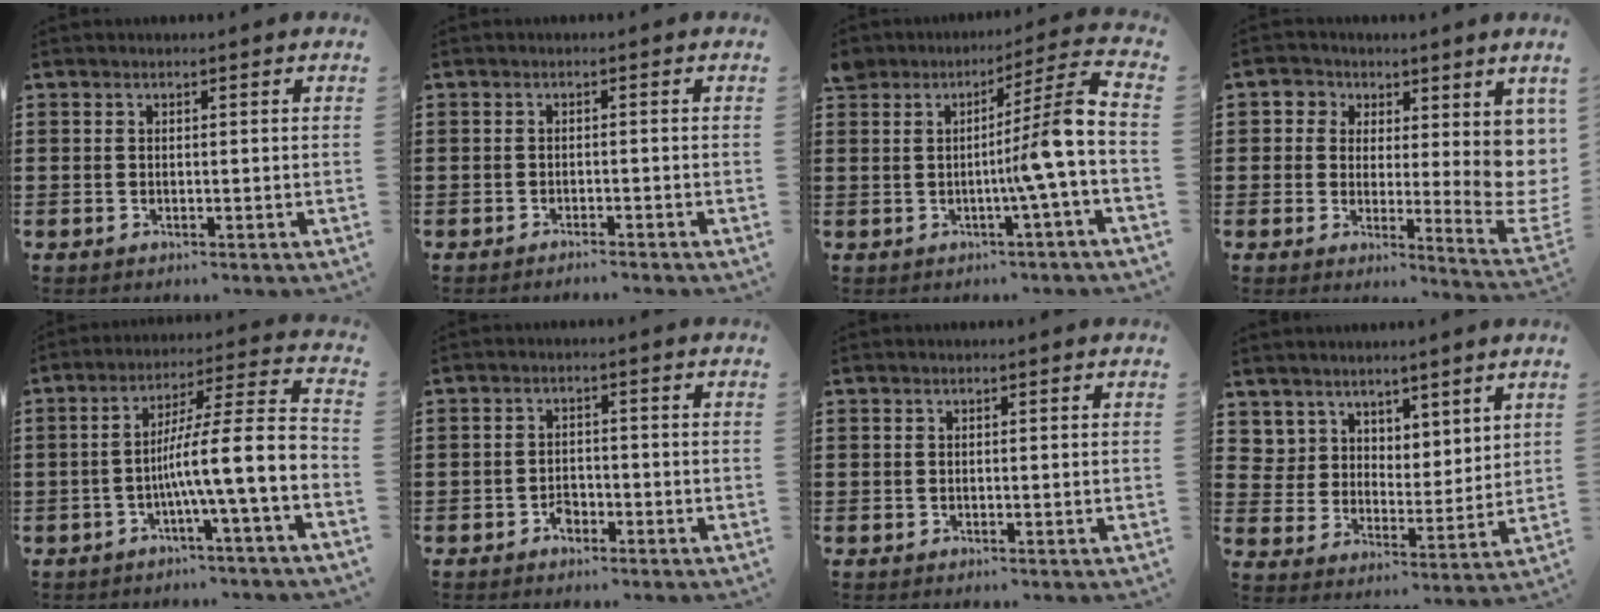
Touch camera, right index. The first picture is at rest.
{"total": 1.1, "force": [-1.1, -0.1, 0.1], "torque": [-0.005, 0.001, -0.023]}
{"total": 8.2, "force": [-1.8, -1.2, 7.9], "torque": [-0.121, -0.027, -0.040]}
{"total": 5.7, "force": [2.3, 4.5, 2.7], "torque": [-0.042, -0.024, 0.041]}
{"total": 11.1, "force": [-2.9, 0.9, 10.7], "torque": [-0.179, -0.023, -0.058]}
{"total": 2.1, "force": [-1.5, 1.2, 1.0], "torque": [-0.023, 0.001, -0.030]}
{"total": 0.0}
{"total": 5.8, "force": [5.1, 2.7, -0.8], "torque": [-0.017, -0.030, 0.096]}